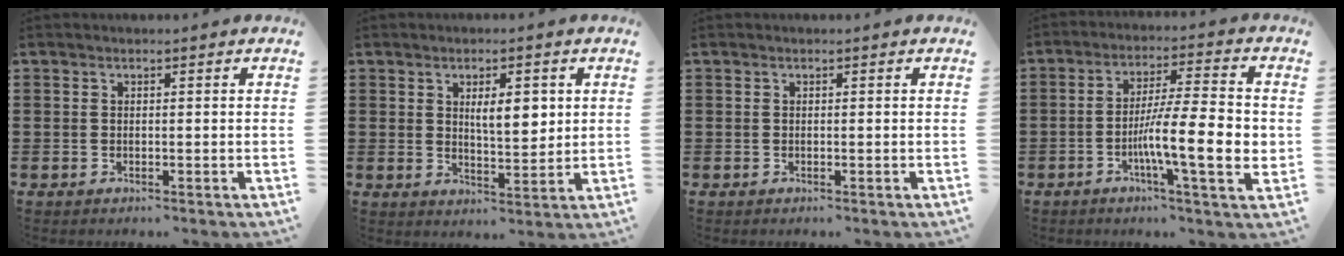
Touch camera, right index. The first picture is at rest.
{"total": 5.6, "force": [1.6, 2.1, 4.9], "torque": [-0.068, -0.006, 0.018]}
{"total": 0.0}
{"total": 12.5, "force": [-2.5, 2.1, 12.0], "torque": [-0.207, -0.006, -0.045]}